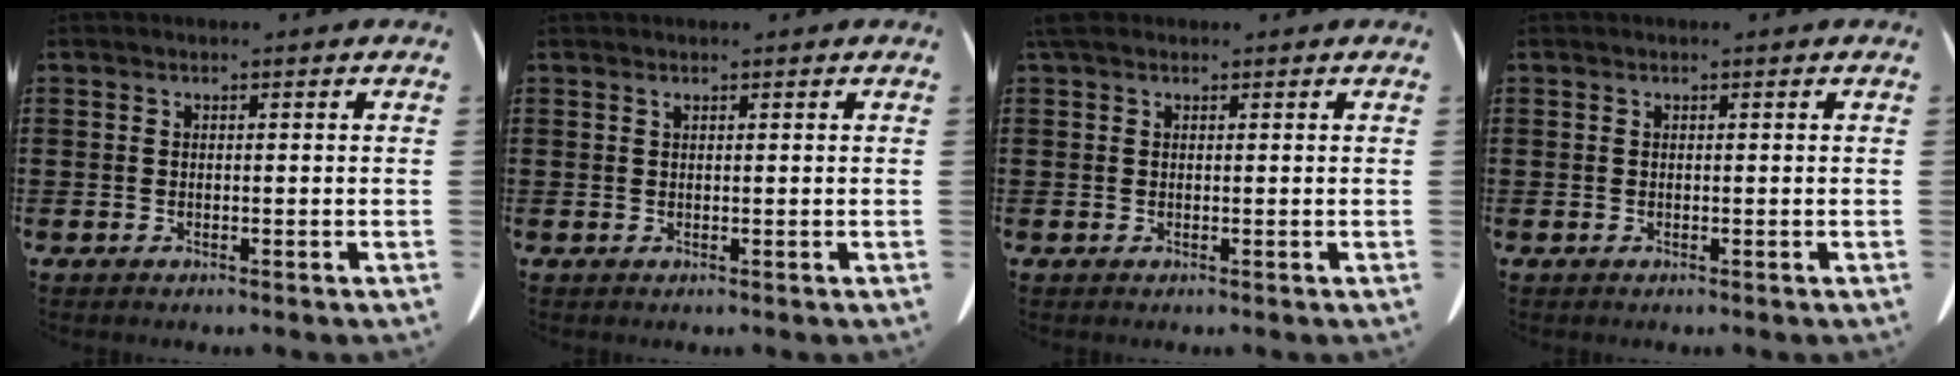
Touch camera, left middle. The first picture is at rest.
{"total": 0.6, "force": [0.4, 0.1, 0.4], "torque": [-0.010, 0.000, 0.008]}
{"total": 1.7, "force": [1.0, 1.1, 0.9], "torque": [-0.023, 0.006, 0.020]}
{"total": 0.0}